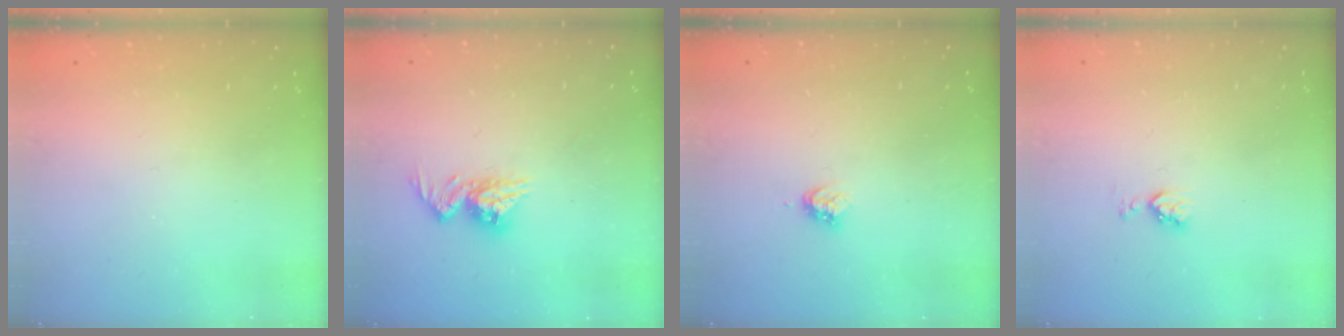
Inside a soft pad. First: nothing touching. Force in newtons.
{"total": 9.8, "press": 9.8, "slide": 0.8}
{"total": 3.6, "press": 3.6, "slide": 0.7}
{"total": 4.4, "press": 4.3, "slide": 0.7}